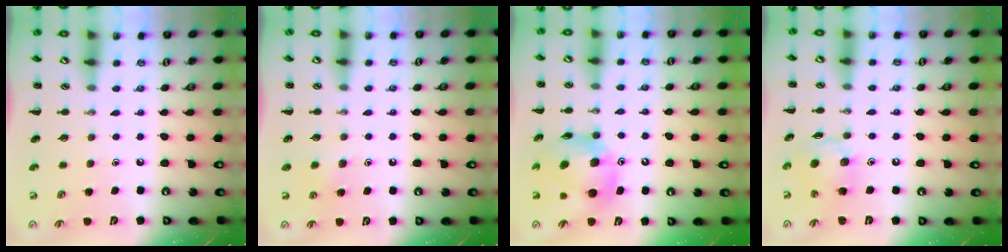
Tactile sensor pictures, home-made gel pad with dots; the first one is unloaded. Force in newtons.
{"total": 2.8, "press": 2.5, "slide": 1.3}
{"total": 13.0, "press": 12.2, "slide": 4.4}
{"total": 10.2, "press": 10.2, "slide": 1.0}